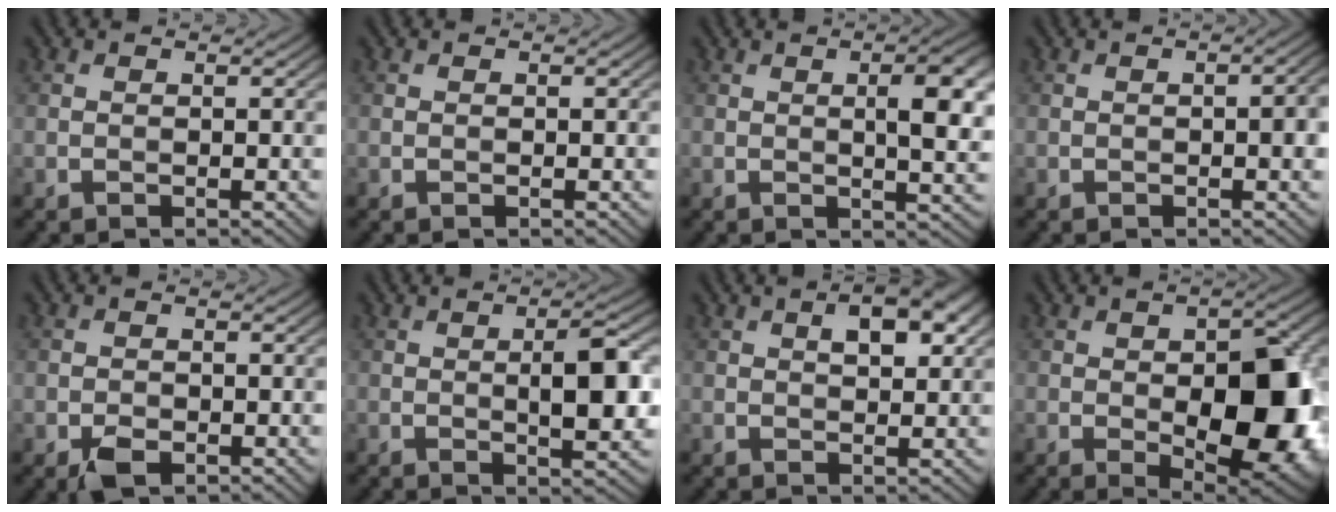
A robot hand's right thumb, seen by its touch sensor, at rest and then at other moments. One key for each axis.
{"total": 0.0}
{"total": 6.4, "fx": 1.0, "fy": 1.9, "fz": 6.0, "tx": -0.089, "ty": 0.005, "tz": 0.017}
{"total": 2.6, "fx": -0.3, "fy": 0.7, "fz": 2.5, "tx": -0.034, "ty": 0.006, "tz": -0.006}
{"total": 2.3, "fx": -1.2, "fy": 1.3, "fz": 1.5, "tx": -0.030, "ty": -0.005, "tz": -0.021}
{"total": 5.9, "fx": 0.1, "fy": 1.7, "fz": 5.6, "tx": -0.090, "ty": 0.004, "tz": 0.000}
{"total": 5.4, "fx": 2.1, "fy": 2.4, "fz": 4.3, "tx": -0.066, "ty": 0.005, "tz": 0.030}
{"total": 13.8, "fx": -1.7, "fy": 7.1, "fz": 11.7, "tx": -0.147, "ty": -0.011, "tz": -0.017}